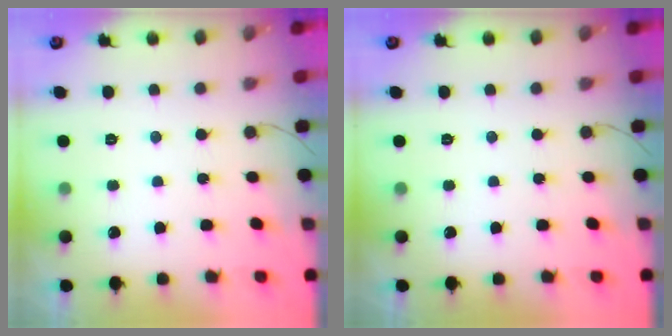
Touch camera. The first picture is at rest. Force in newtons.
{"total": 0.0}